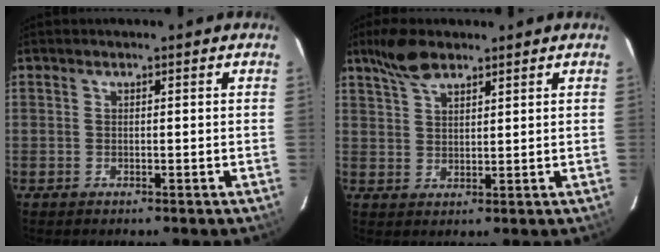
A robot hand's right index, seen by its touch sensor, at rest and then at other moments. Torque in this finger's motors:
{"motor_torque": [0.14, 0.07, 0.05, 0.03]}